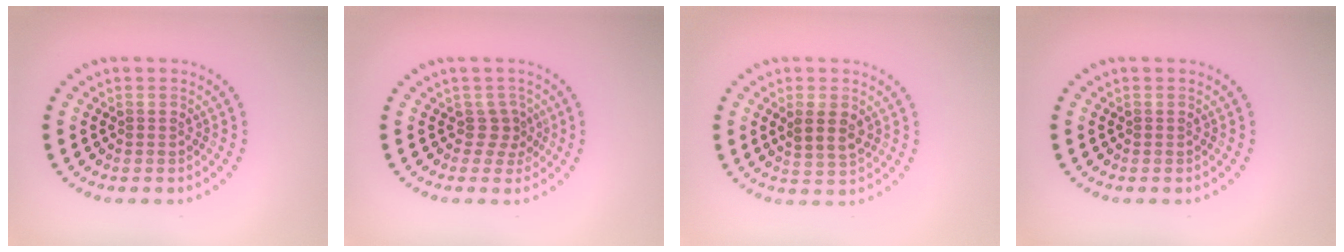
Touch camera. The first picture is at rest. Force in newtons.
{"total": 1.9, "press": 1.3, "slide": 1.4}
{"total": 2.4, "press": 2.3, "slide": 0.9}
{"total": 0.0}